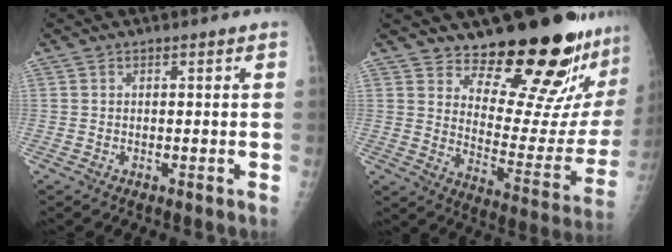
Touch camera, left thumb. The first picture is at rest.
{"total": 23.1, "force": [18.8, 6.4, 11.9], "torque": [-0.129, -0.166, 0.254]}